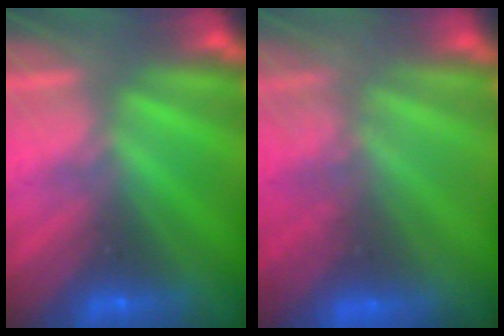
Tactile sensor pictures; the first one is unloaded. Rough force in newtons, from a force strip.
{"total": 8.7}